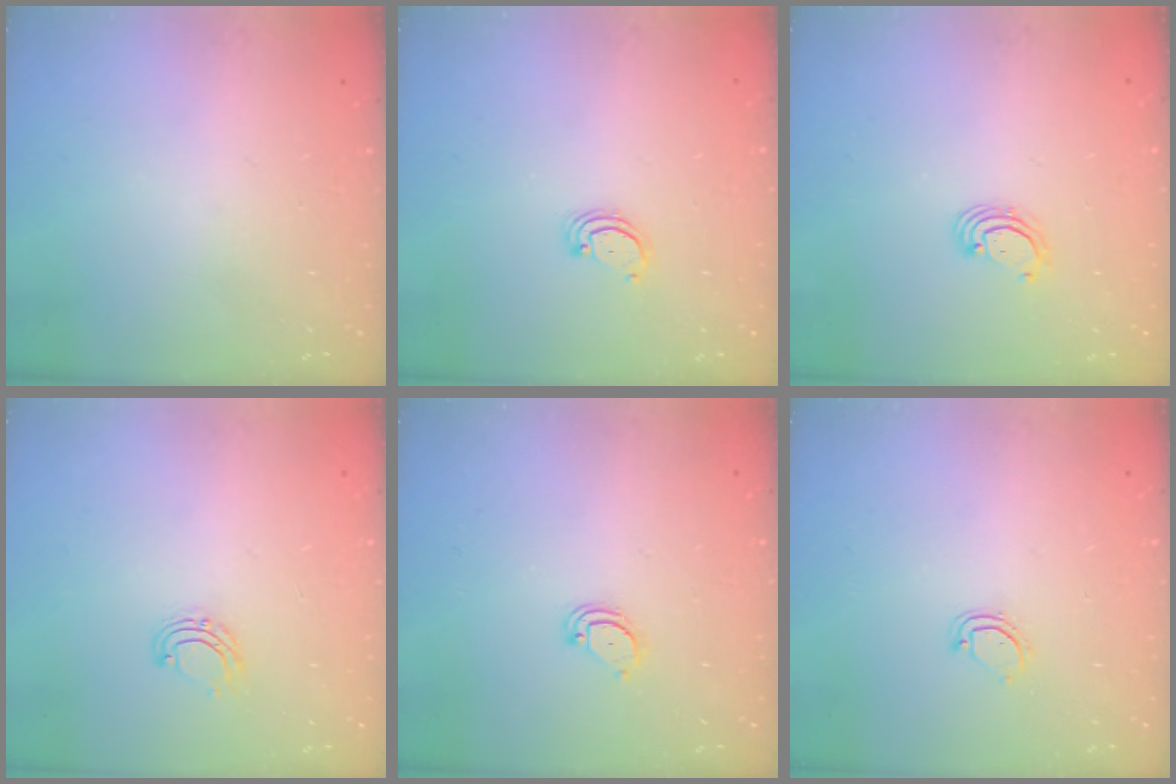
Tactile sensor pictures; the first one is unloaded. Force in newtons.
{"total": 2.5, "press": 2.5, "slide": 0.3}
{"total": 2.8, "press": 2.8, "slide": 0.3}
{"total": 6.6, "press": 6.6, "slide": 0.5}
{"total": 2.4, "press": 2.4, "slide": 0.2}
{"total": 3.9, "press": 3.9, "slide": 0.3}